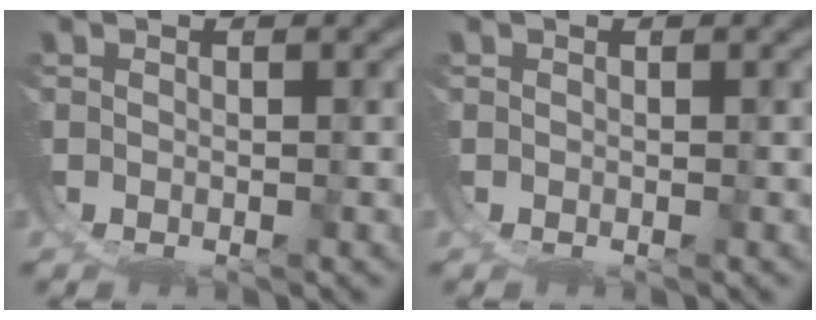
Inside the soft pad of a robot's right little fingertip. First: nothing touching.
{"total": 0.0}